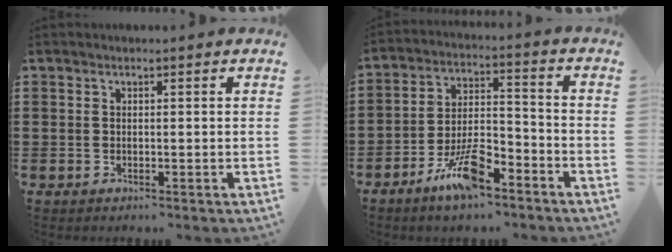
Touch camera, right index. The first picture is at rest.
{"total": 9.3, "force": [-6.2, 2.8, 6.3], "torque": [-0.127, 0.011, -0.115]}